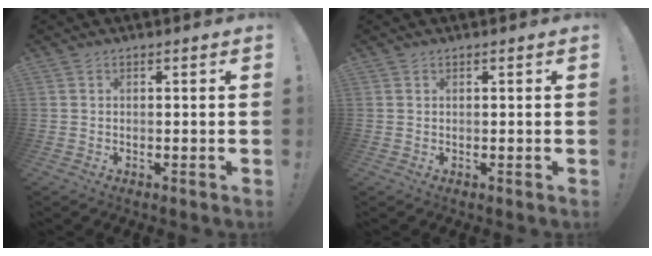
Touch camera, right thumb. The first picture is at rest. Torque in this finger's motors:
{"motor_torque": [-0.05, 0.08, 0.22, -0.16, -0.09]}